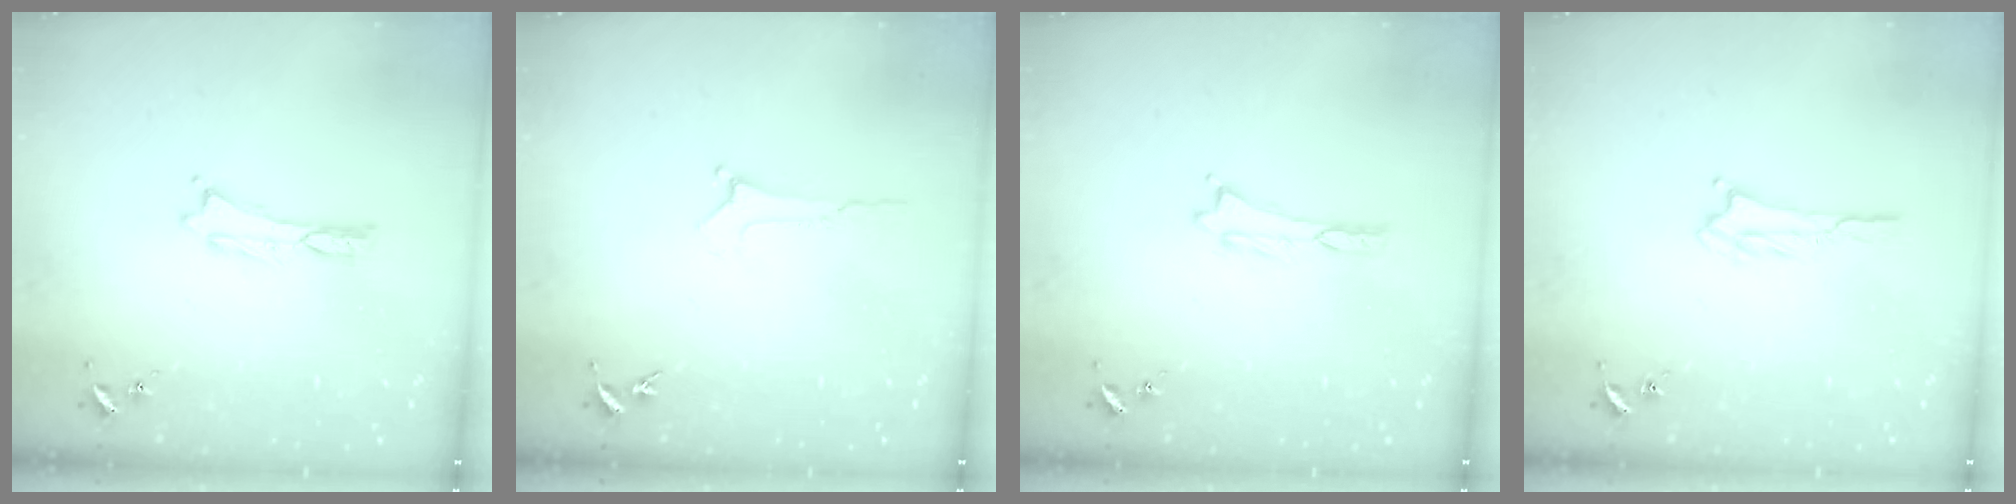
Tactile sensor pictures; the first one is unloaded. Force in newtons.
{"total": 0.0}
{"total": 0.0}
{"total": 2.3, "press": 2.2, "slide": 0.4}